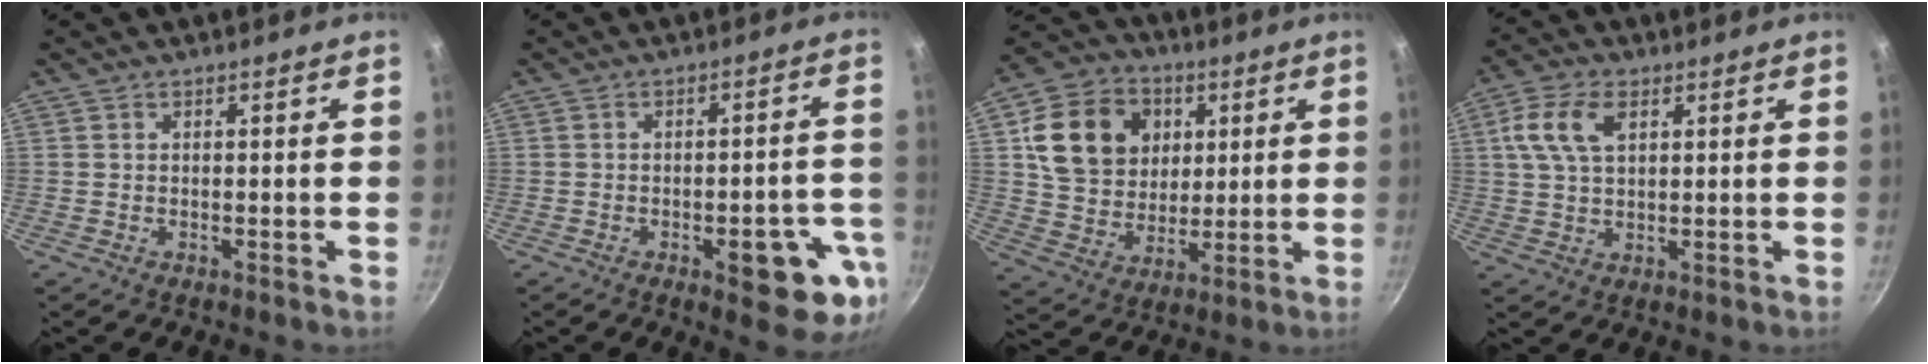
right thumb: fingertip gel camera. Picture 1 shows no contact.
{"total": 12.0, "force": [-4.9, 4.0, 10.2], "torque": [-0.104, 0.028, -0.052]}
{"total": 17.4, "force": [4.6, 14.4, 8.6], "torque": [-0.127, 0.003, 0.086]}
{"total": 8.3, "force": [2.8, 4.7, 6.2], "torque": [-0.130, 0.007, 0.053]}